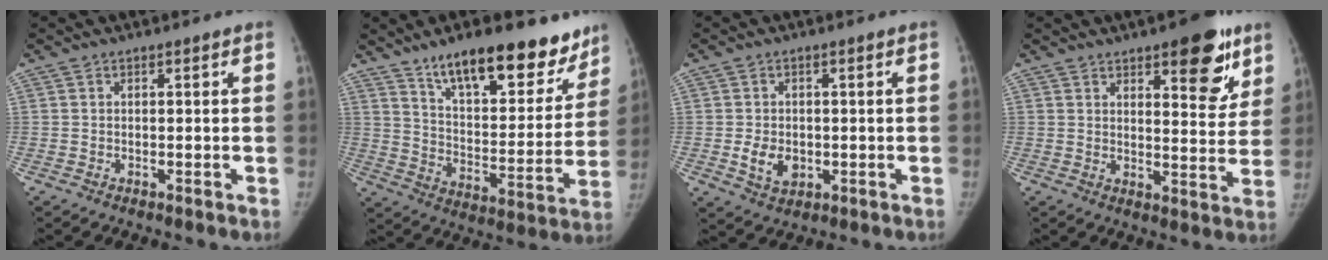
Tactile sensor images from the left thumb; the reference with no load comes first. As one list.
[{"total": 22.0, "force": [15.7, 8.5, 12.9], "torque": [-0.130, -0.078, 0.242]}, {"total": 5.0, "force": [-0.8, 3.7, 3.2], "torque": [-0.044, -0.003, -0.004]}, {"total": 12.5, "force": [7.1, 4.8, 9.0], "torque": [-0.074, -0.036, 0.094]}]